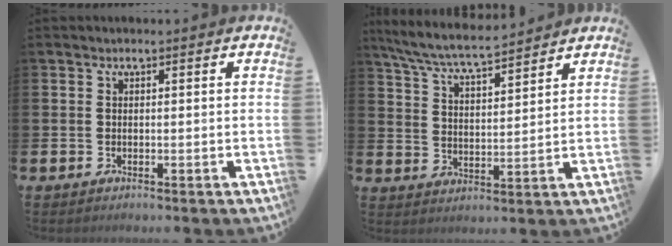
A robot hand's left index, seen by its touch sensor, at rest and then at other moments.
{"total": 7.0, "force": [6.6, 0.4, 2.2], "torque": [-0.066, -0.037, 0.117]}